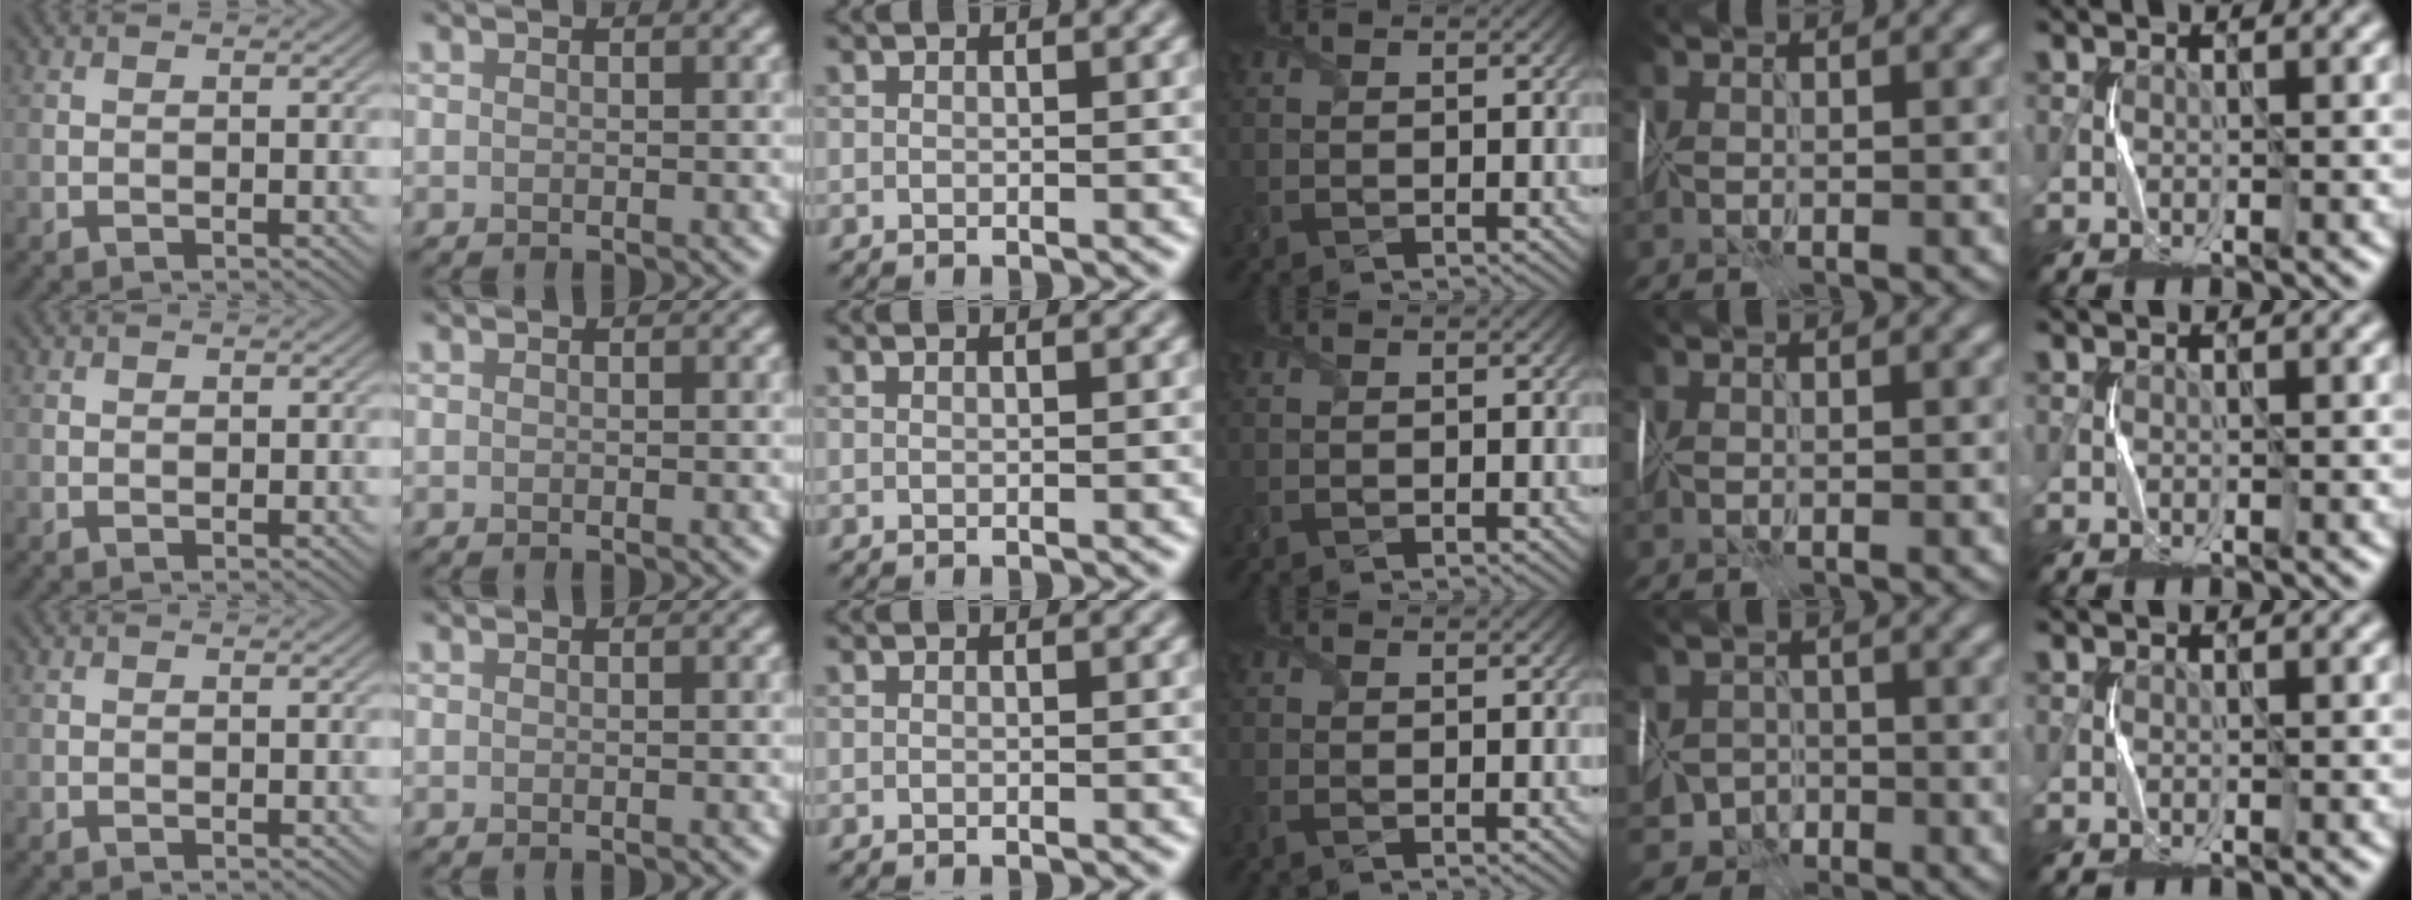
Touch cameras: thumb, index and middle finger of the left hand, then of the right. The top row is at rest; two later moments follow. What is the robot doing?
{"motion": "wrap", "object": "cellophane"}